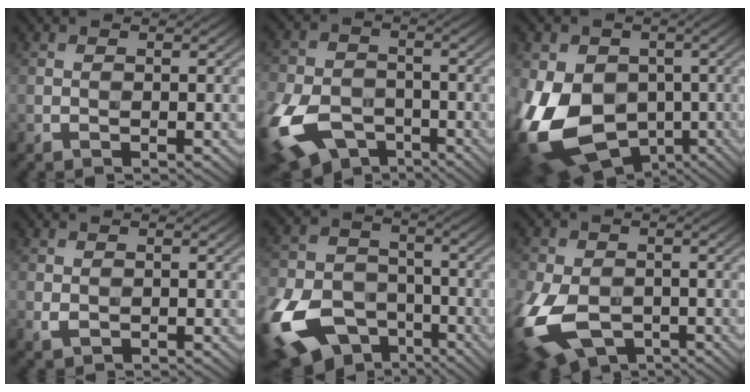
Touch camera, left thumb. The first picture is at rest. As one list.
[{"total": 14.5, "force": [-7.0, 9.1, 8.8], "torque": [-0.237, -0.046, -0.132]}, {"total": 17.6, "force": [-4.2, 13.5, 10.6], "torque": [-0.230, -0.036, -0.072]}, {"total": 1.2, "force": [-0.1, 0.9, 0.8], "torque": [-0.021, -0.005, 0.001]}, {"total": 16.9, "force": [-8.2, 11.1, 9.7], "torque": [-0.265, -0.046, -0.153]}, {"total": 14.4, "force": [-5.7, 9.1, 9.6], "torque": [-0.234, -0.053, -0.095]}]